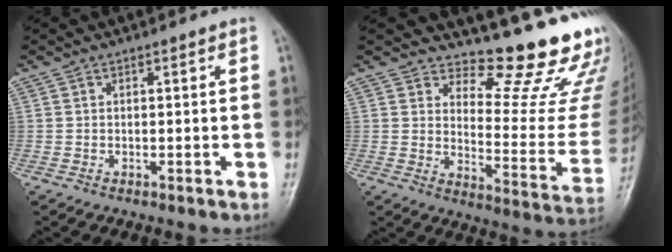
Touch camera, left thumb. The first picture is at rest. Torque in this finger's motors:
{"motor_torque": [0.63, 0.19, -0.32, -0.60, 0.08]}